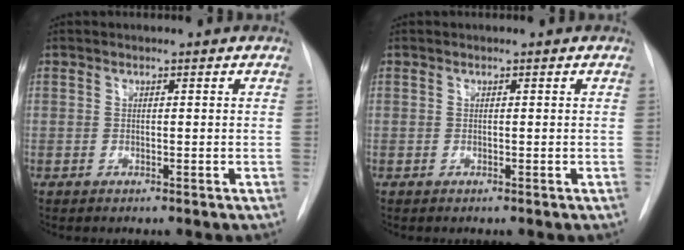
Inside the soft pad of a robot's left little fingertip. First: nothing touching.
{"total": 0.0}